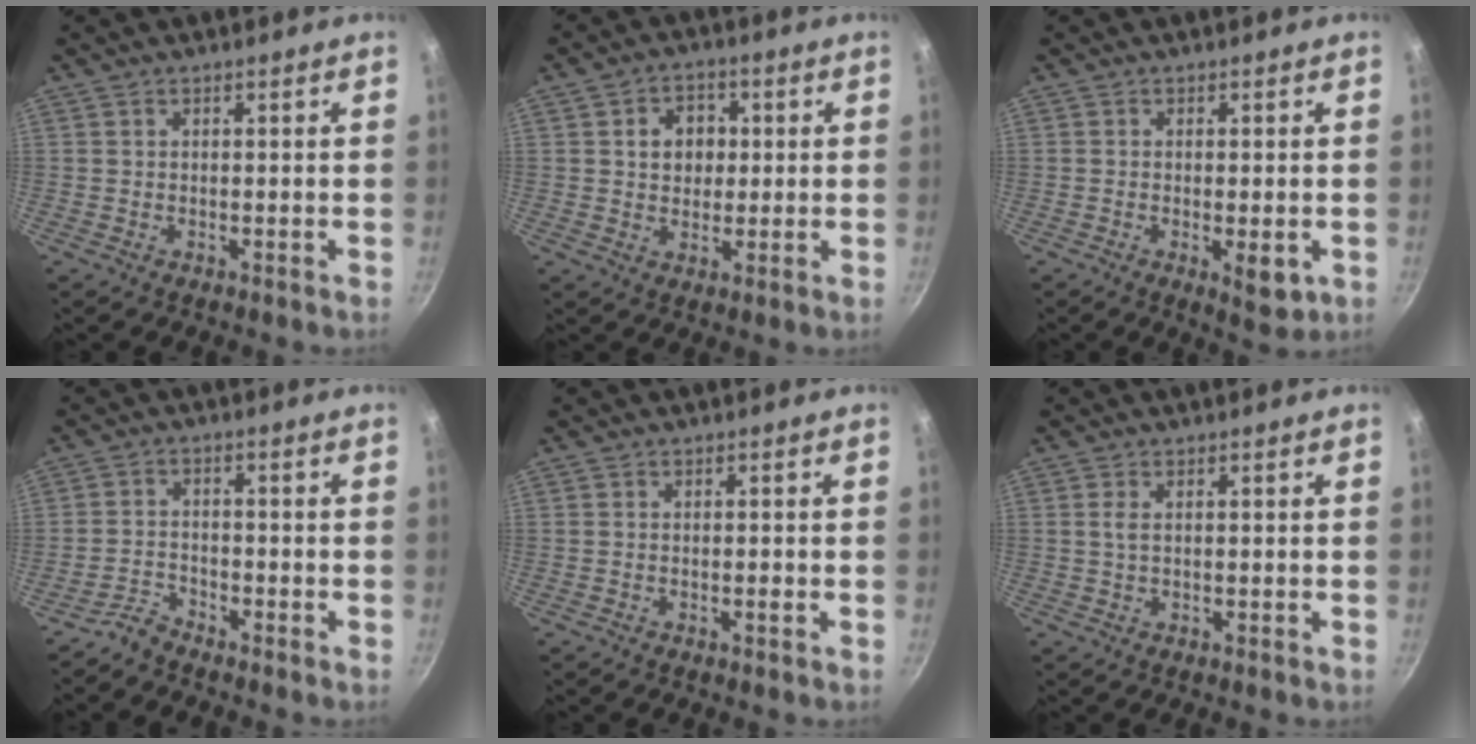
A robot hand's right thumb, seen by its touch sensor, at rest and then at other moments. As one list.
[{"total": 6.4, "force": [1.1, 5.4, 3.4], "torque": [-0.025, 0.006, 0.010]}, {"total": 4.9, "force": [-1.3, 1.8, 4.3], "torque": [-0.060, -0.008, -0.014]}, {"total": 3.0, "force": [-2.9, 0.7, 0.5], "torque": [-0.010, 0.023, -0.062]}, {"total": 0.7, "force": [-0.3, 0.3, 0.6], "torque": [-0.011, 0.003, -0.007]}, {"total": 1.4, "force": [0.2, 0.6, 1.2], "torque": [-0.026, 0.001, 0.004]}]